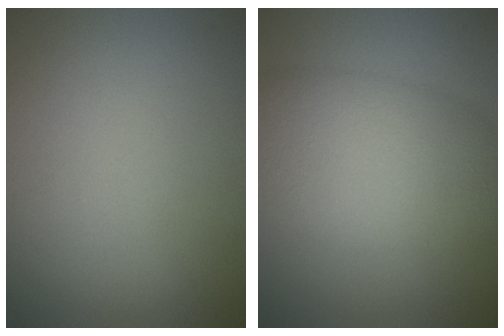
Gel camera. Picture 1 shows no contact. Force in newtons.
{"total": 7.9, "press": 7.9, "slide": 0.2}